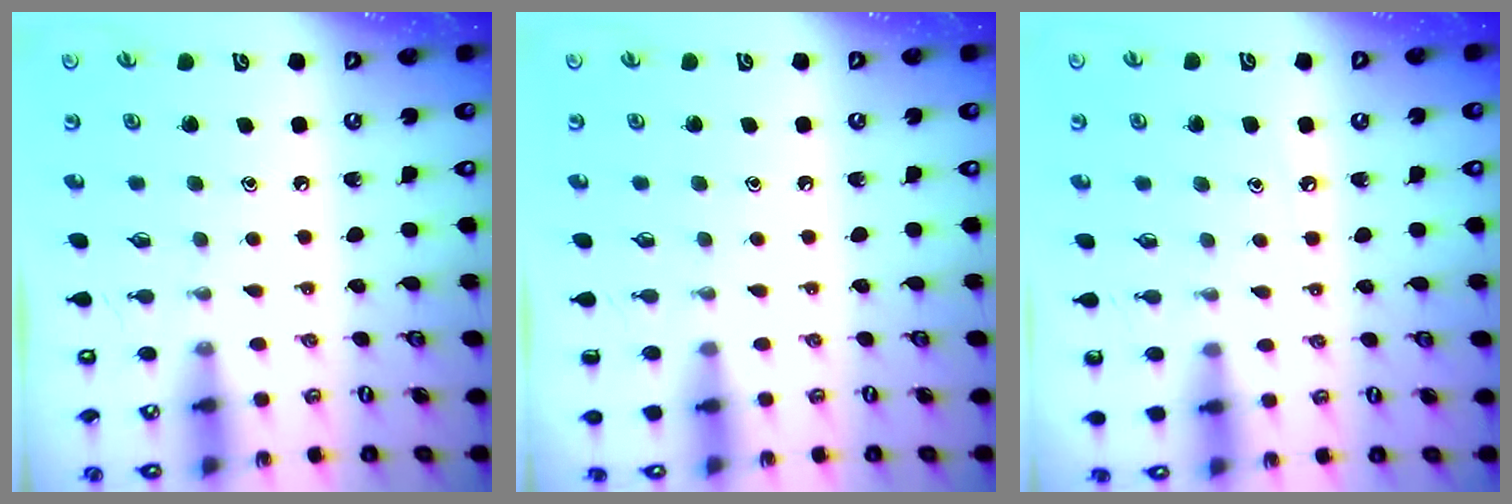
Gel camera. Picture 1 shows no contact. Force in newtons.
{"total": 0.0}
{"total": 3.9, "press": 3.9, "slide": 0.4}